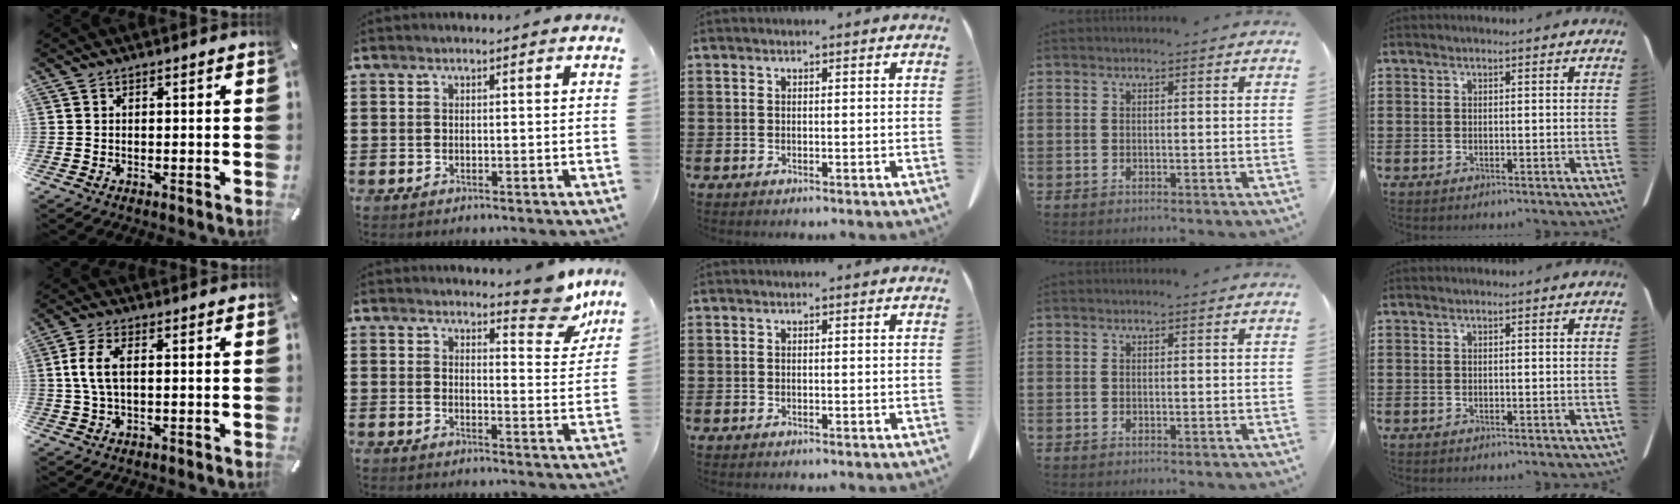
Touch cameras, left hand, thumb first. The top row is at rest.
{"thumb": {"total": 6.2, "force": [0.5, 2.6, 5.6], "torque": [-0.125, 0.000, 0.004]}, "index": {"total": 7.0, "force": [5.8, 2.1, 3.4], "torque": [-0.036, -0.031, 0.098]}}